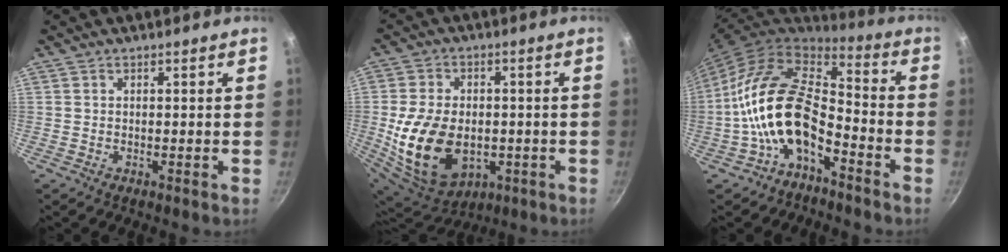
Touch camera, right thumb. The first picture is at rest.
{"total": 18.1, "force": [-2.7, 12.4, 12.9], "torque": [-0.231, -0.004, -0.031]}
{"total": 16.9, "force": [-6.0, 9.4, 12.7], "torque": [-0.215, 0.058, -0.129]}